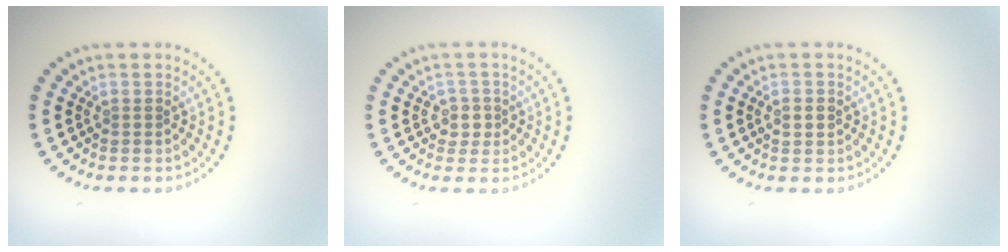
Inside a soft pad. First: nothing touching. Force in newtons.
{"total": 1.6, "press": 1.4, "slide": 0.9}
{"total": 1.7, "press": 1.7, "slide": 0.1}